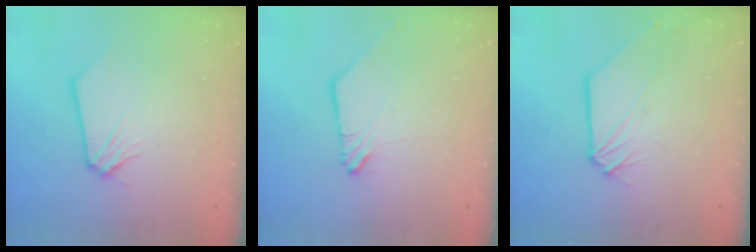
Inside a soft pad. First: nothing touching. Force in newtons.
{"total": 0.0}
{"total": 1.0, "press": 1.0, "slide": 0.1}